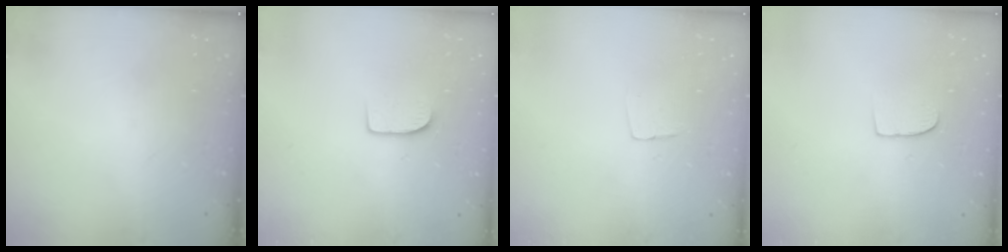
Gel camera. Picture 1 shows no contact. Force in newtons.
{"total": 7.3, "press": 7.3, "slide": 0.6}
{"total": 3.4, "press": 3.4, "slide": 0.2}
{"total": 7.3, "press": 7.2, "slide": 0.5}